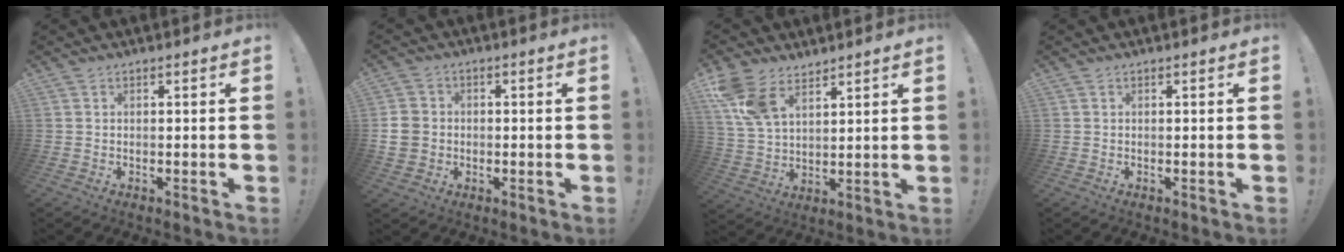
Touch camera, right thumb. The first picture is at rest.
{"total": 7.0, "force": [-0.3, 6.3, 3.1], "torque": [-0.060, 0.009, -0.004]}
{"total": 11.6, "force": [7.5, 6.6, 5.9], "torque": [-0.117, -0.027, 0.151]}
{"total": 0.0}